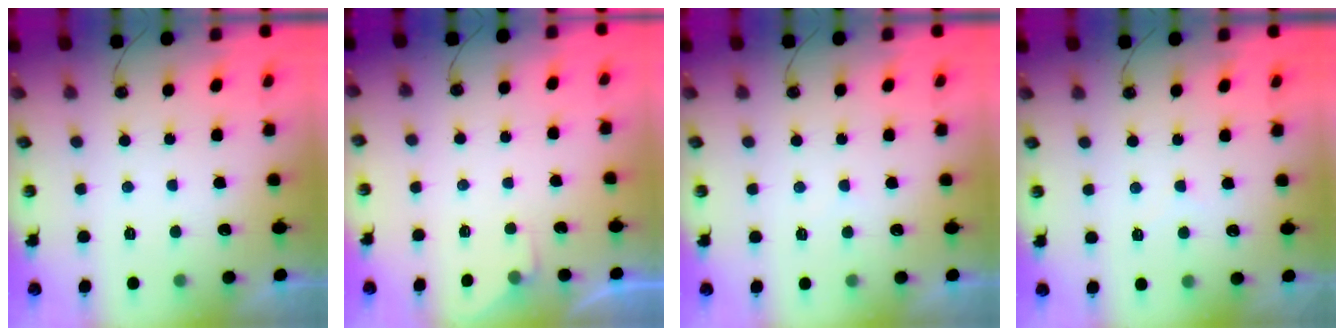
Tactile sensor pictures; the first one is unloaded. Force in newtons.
{"total": 2.9, "press": 2.8, "slide": 0.4}
{"total": 5.4, "press": 5.4, "slide": 0.6}
{"total": 2.9, "press": 2.9, "slide": 0.4}